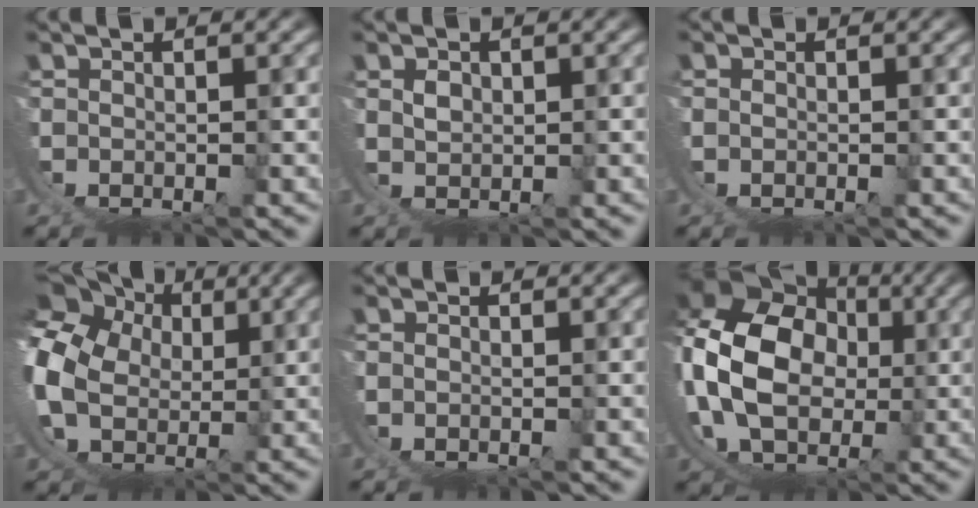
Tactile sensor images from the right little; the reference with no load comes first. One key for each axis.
{"total": 2.1, "fx": 2.0, "fy": -0.7, "fz": -0.1, "tx": 0.002, "ty": 0.006, "tz": 0.037}
{"total": 0.6, "fx": -0.1, "fy": 0.5, "fz": 0.3, "tx": -0.008, "ty": -0.002, "tz": -0.001}
{"total": 15.2, "fx": 3.9, "fy": 13.0, "fz": 6.9, "tx": -0.188, "ty": -0.024, "tz": 0.058}
{"total": 0.0}
{"total": 15.9, "fx": 3.5, "fy": 12.4, "fz": 9.3, "tx": -0.243, "ty": -0.044, "tz": 0.075}